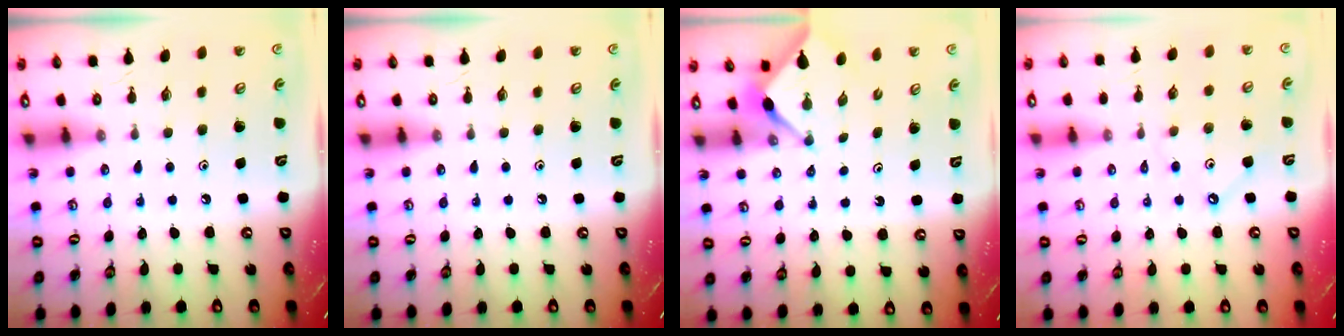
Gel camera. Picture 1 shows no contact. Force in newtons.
{"total": 0.0}
{"total": 2.9, "press": 2.9, "slide": 0.3}
{"total": 2.1, "press": 2.1, "slide": 0.3}